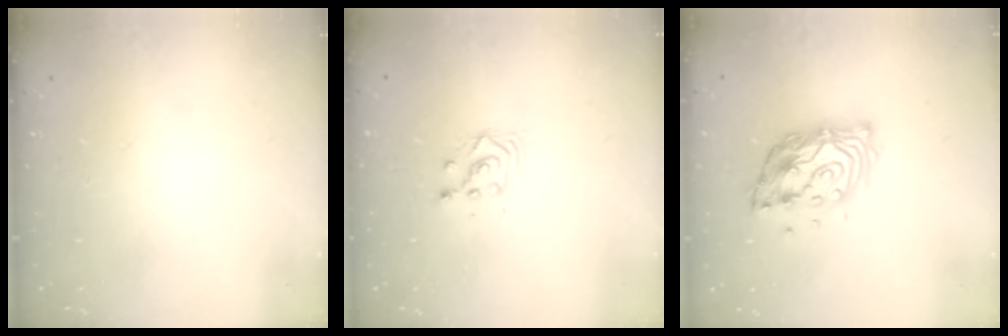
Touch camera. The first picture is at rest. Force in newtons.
{"total": 2.8, "press": 2.8, "slide": 0.1}
{"total": 12.1, "press": 12.0, "slide": 0.9}